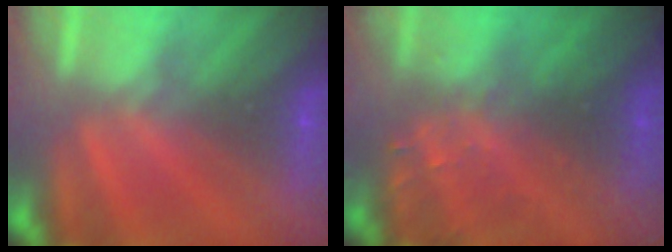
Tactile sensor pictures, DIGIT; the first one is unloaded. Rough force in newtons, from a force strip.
{"total": 6.6}